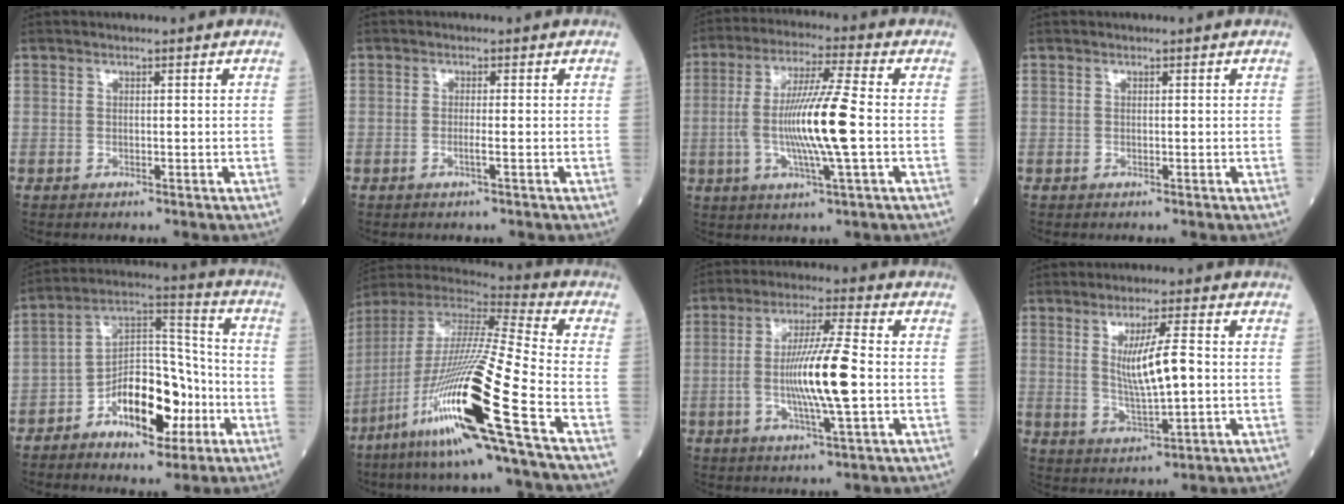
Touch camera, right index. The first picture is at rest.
{"total": 1.0, "force": [-0.3, -0.2, 1.0], "torque": [-0.018, 0.001, -0.005]}
{"total": 12.2, "force": [-1.2, -0.1, 12.2], "torque": [-0.237, 0.001, -0.025]}
{"total": 0.0}
{"total": 13.1, "force": [-5.5, 6.2, 10.1], "torque": [-0.178, 0.025, -0.084]}
{"total": 24.5, "force": [-10.8, -0.7, 22.0], "torque": [-0.445, -0.053, -0.207]}
{"total": 11.3, "force": [-1.2, 0.4, 11.2], "torque": [-0.211, 0.000, -0.024]}
{"total": 7.8, "force": [0.8, 0.7, 7.7], "torque": [-0.140, -0.007, 0.020]}